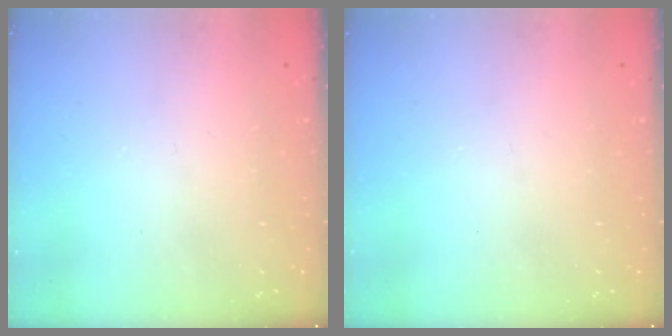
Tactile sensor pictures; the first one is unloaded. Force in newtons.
{"total": 0.0}